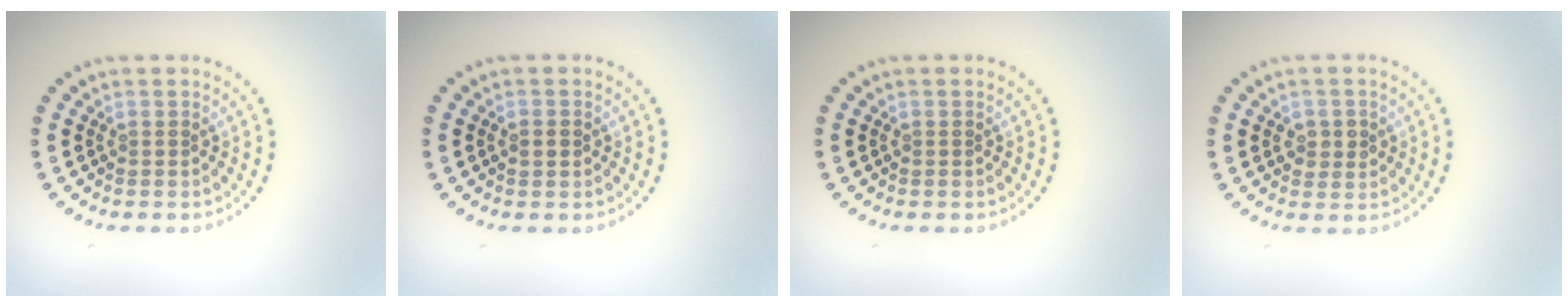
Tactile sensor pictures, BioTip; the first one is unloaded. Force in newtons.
{"total": 1.3, "press": 1.3, "slide": 0.2}
{"total": 0.0}
{"total": 1.8, "press": 1.8, "slide": 0.1}